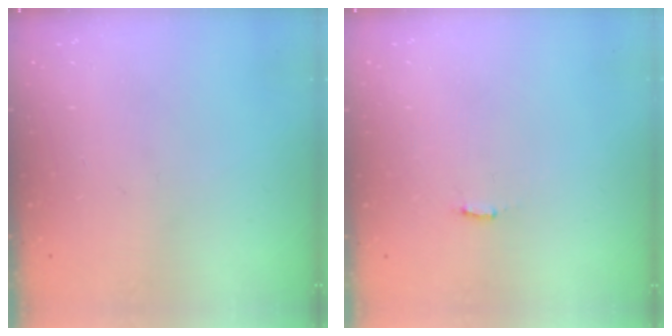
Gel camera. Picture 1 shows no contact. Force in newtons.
{"total": 3.0, "press": 2.9, "slide": 0.5}